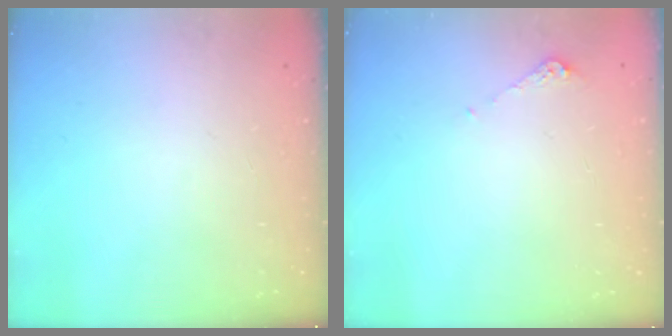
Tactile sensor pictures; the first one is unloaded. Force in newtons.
{"total": 4.3, "press": 4.2, "slide": 0.5}